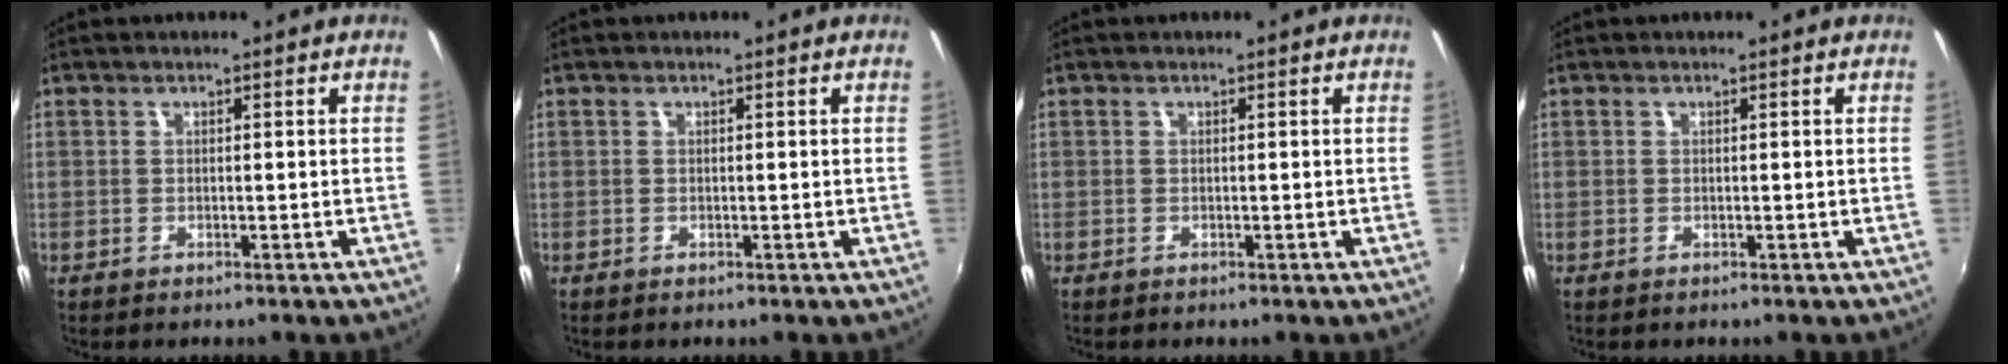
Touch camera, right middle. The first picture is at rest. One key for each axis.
{"total": 0.0}
{"total": 0.0}
{"total": 0.0}